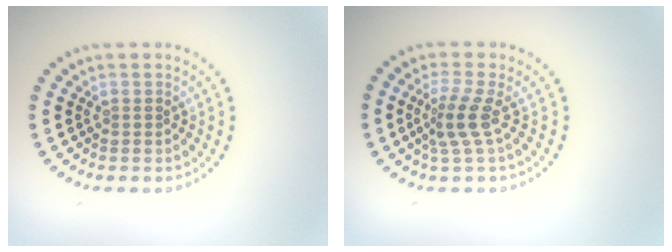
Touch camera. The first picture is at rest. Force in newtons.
{"total": 2.6, "press": 1.9, "slide": 1.8}